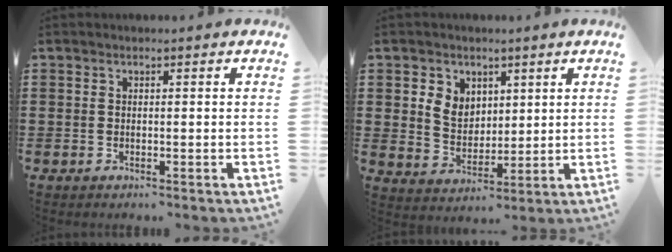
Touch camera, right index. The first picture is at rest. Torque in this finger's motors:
{"motor_torque": [0.19, 0.19, 0.35, 0.10]}